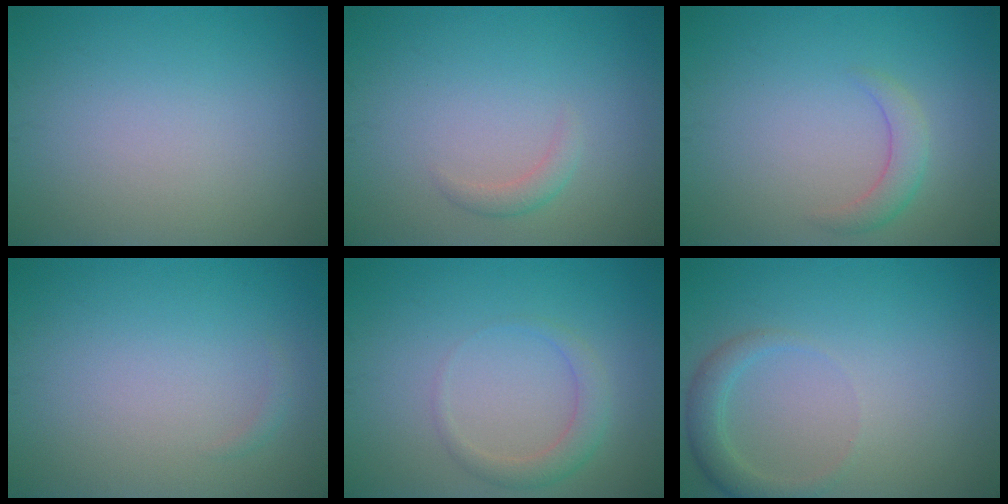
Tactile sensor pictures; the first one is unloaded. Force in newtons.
{"total": 1.2, "press": 1.2, "slide": 0.1}
{"total": 2.0, "press": 2.0, "slide": 0.0}
{"total": 0.5, "press": 0.5, "slide": 0.0}
{"total": 2.1, "press": 2.1, "slide": 0.1}
{"total": 2.2, "press": 2.2, "slide": 0.2}